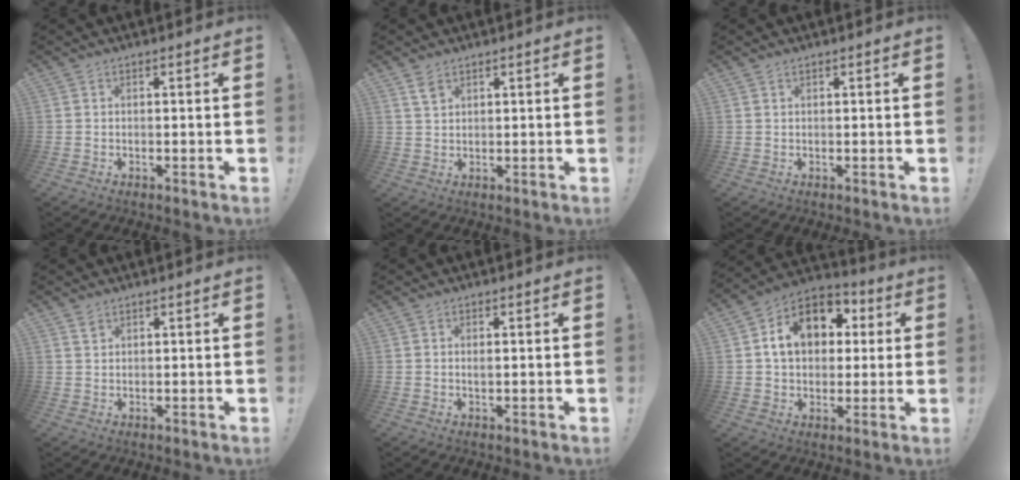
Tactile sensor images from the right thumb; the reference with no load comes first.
{"total": 2.8, "force": [1.8, 1.6, 1.4], "torque": [-0.010, -0.011, 0.031]}
{"total": 0.5, "force": [0.4, 0.2, 0.2], "torque": [-0.004, 0.000, 0.008]}
{"total": 1.6, "force": [1.2, 1.0, 0.4], "torque": [0.005, -0.007, 0.021]}
{"total": 0.8, "force": [0.1, 0.3, 0.8], "torque": [-0.008, -0.002, -0.001]}
{"total": 14.7, "force": [3.9, 11.3, 8.6], "torque": [-0.127, -0.001, 0.077]}